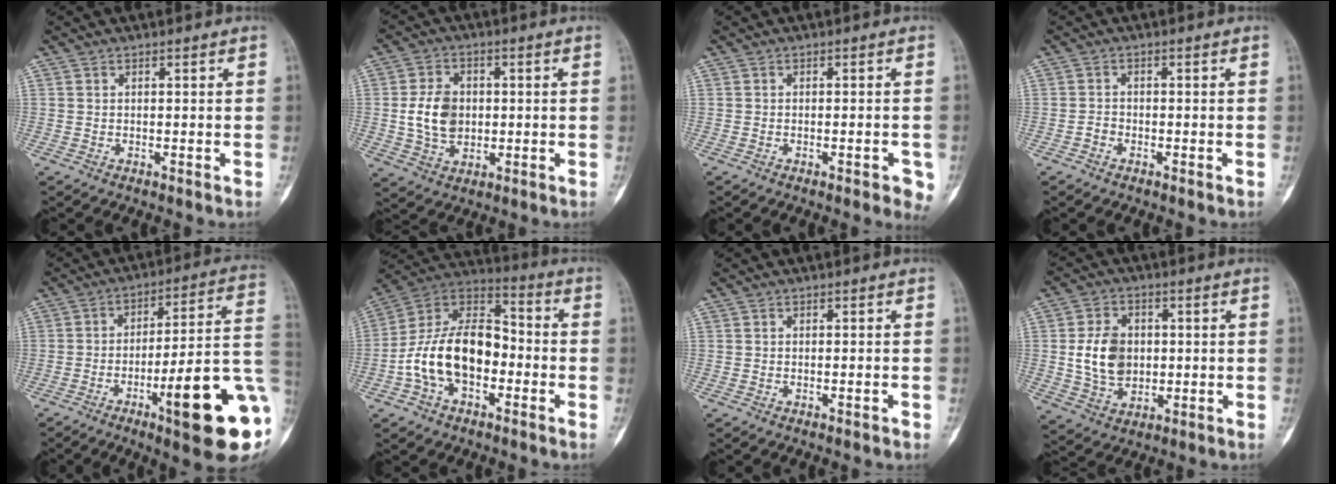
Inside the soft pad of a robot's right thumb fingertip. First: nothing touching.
{"total": 9.0, "force": [0.1, 6.7, 5.9], "torque": [-0.084, 0.002, 0.005]}
{"total": 3.9, "force": [-1.6, 1.2, 3.3], "torque": [-0.031, 0.002, -0.015]}
{"total": 1.3, "force": [-0.8, 0.9, 0.4], "torque": [0.000, 0.006, -0.020]}
{"total": 21.5, "force": [-7.0, 3.5, 20.0], "torque": [-0.230, 0.024, -0.095]}
{"total": 17.5, "force": [-3.9, 10.8, 13.1], "torque": [-0.223, 0.054, -0.074]}
{"total": 0.8, "force": [-0.4, 0.1, 0.7], "torque": [-0.010, 0.000, -0.003]}
{"total": 9.9, "force": [0.5, 7.4, 6.6], "torque": [-0.092, 0.000, 0.012]}